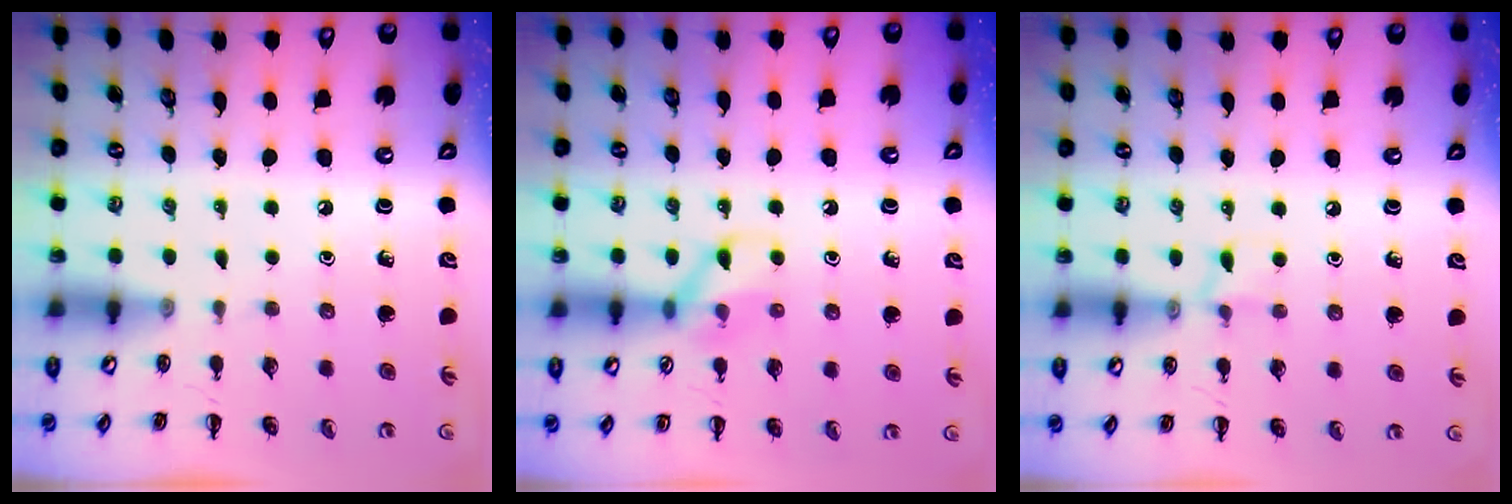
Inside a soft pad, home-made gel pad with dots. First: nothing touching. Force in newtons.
{"total": 8.3, "press": 8.3, "slide": 0.6}
{"total": 5.8, "press": 5.6, "slide": 1.8}